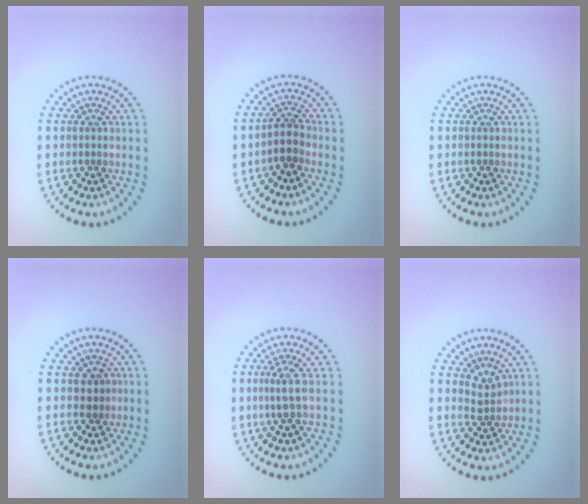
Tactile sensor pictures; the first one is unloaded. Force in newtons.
{"total": 2.1, "press": 1.7, "slide": 1.2}
{"total": 0.0}
{"total": 1.0, "press": 0.9, "slide": 0.4}
{"total": 2.1, "press": 1.4, "slide": 1.6}
{"total": 1.9, "press": 1.3, "slide": 1.4}